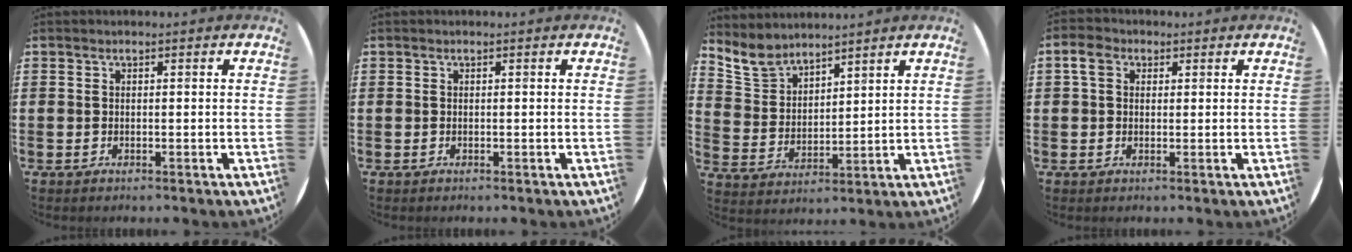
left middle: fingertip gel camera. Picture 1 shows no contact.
{"total": 0.0}
{"total": 5.5, "force": [5.2, 1.7, 0.7], "torque": [-0.035, -0.020, 0.099]}
{"total": 2.2, "force": [1.1, 1.7, 1.0], "torque": [-0.018, 0.007, 0.016]}